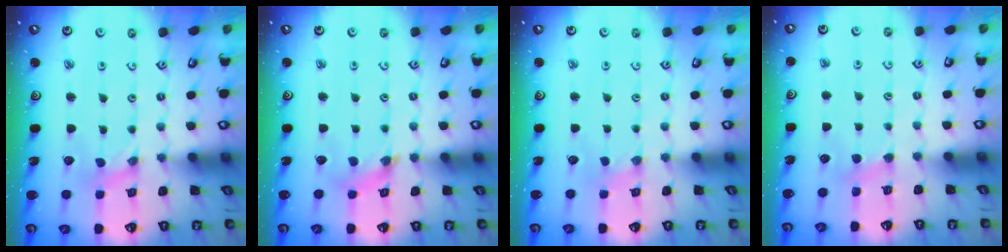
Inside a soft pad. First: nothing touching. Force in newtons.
{"total": 4.2, "press": 4.2, "slide": 0.5}
{"total": 0.0}
{"total": 3.0, "press": 2.9, "slide": 0.5}